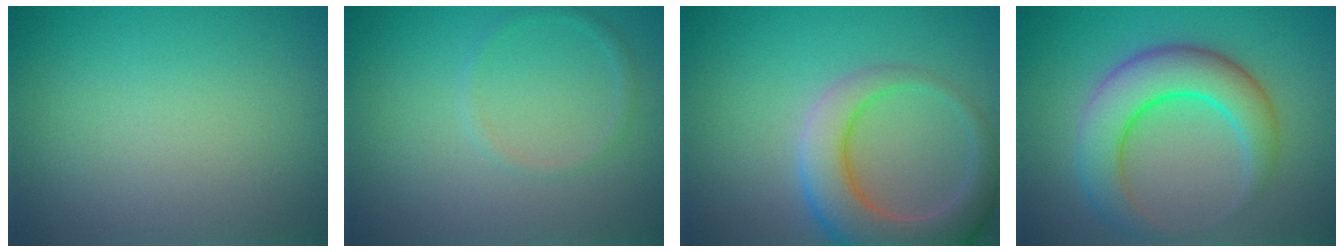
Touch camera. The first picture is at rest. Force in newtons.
{"total": 1.0, "press": 1.0, "slide": 0.1}
{"total": 6.7, "press": 6.7, "slide": 0.6}
{"total": 6.8, "press": 6.8, "slide": 0.3}